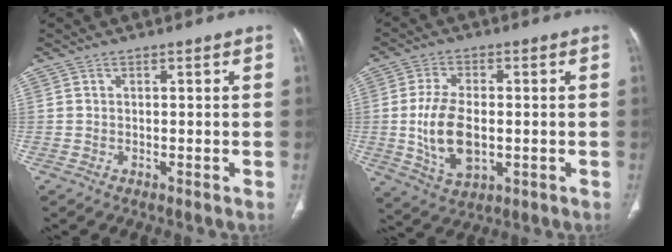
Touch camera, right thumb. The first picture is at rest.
{"total": 11.3, "force": [-1.0, 6.3, 9.3], "torque": [-0.176, -0.005, -0.011]}